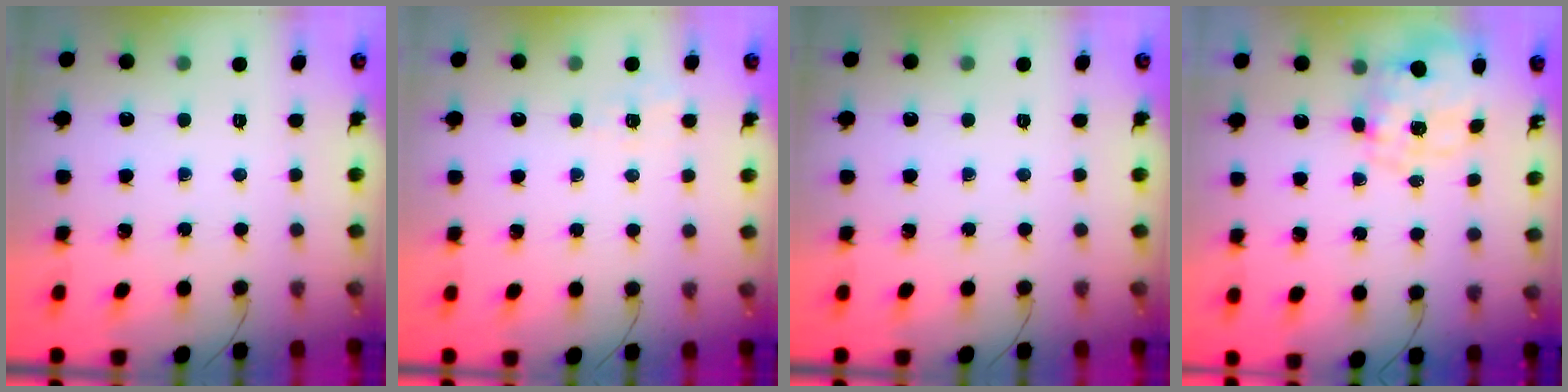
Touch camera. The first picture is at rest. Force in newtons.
{"total": 1.8, "press": 0.4, "slide": 1.8}
{"total": 0.0}
{"total": 9.9, "press": 9.8, "slide": 1.5}